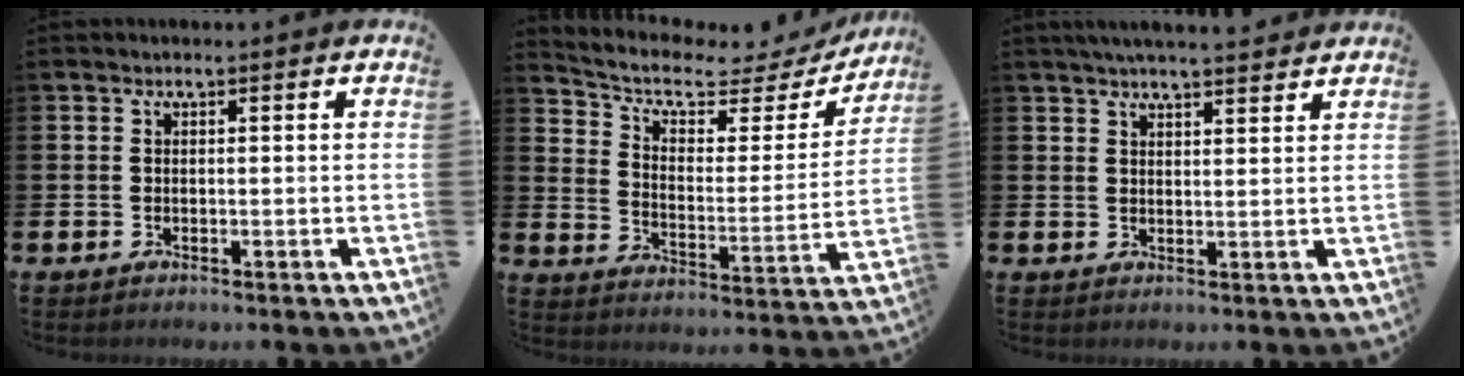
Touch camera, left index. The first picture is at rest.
{"total": 6.0, "force": [4.7, 2.6, 2.6], "torque": [-0.071, -0.038, 0.070]}
{"total": 4.0, "force": [3.8, 0.1, 1.1], "torque": [-0.029, -0.011, 0.069]}